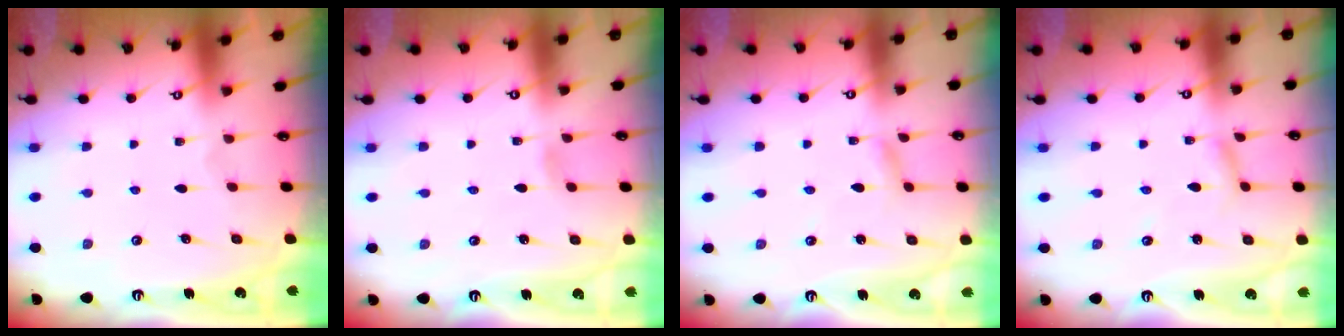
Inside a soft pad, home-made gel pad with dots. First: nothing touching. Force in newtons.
{"total": 2.6, "press": 2.6, "slide": 0.3}
{"total": 1.7, "press": 1.7, "slide": 0.2}
{"total": 2.3, "press": 2.3, "slide": 0.2}